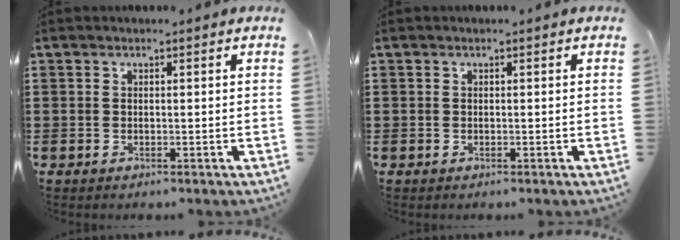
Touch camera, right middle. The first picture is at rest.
{"total": 0.0}